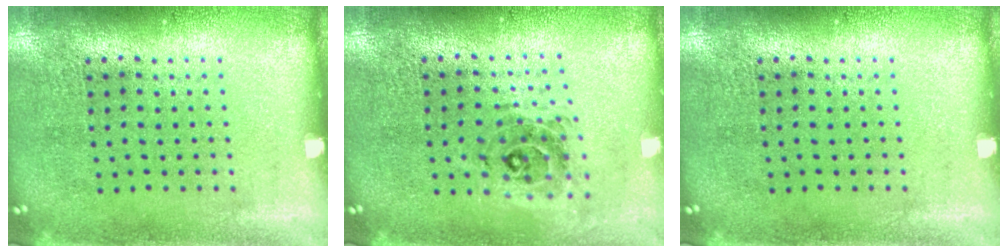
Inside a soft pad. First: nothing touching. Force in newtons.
{"total": 0.7, "press": 0.7, "slide": 0.1}
{"total": 0.0}